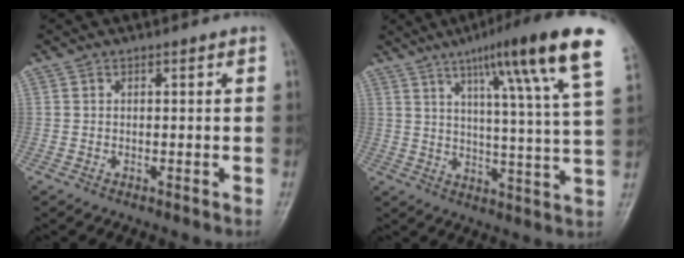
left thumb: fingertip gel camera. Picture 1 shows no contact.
{"total": 19.6, "force": [11.0, 1.3, 16.2], "torque": [-0.223, -0.035, 0.149]}